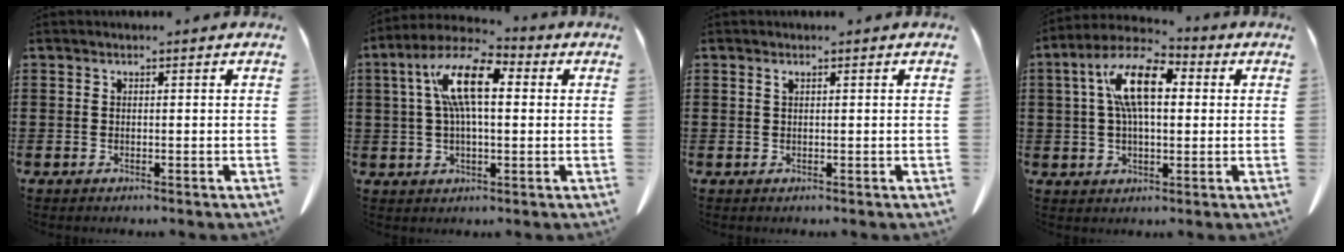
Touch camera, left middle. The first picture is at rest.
{"total": 10.5, "force": [2.5, 3.7, 9.5], "torque": [-0.209, 0.004, 0.033]}
{"total": 0.6, "force": [0.3, 0.1, 0.5], "torque": [-0.011, 0.001, 0.006]}
{"total": 10.6, "force": [3.0, 4.7, 9.0], "torque": [-0.199, 0.008, 0.045]}